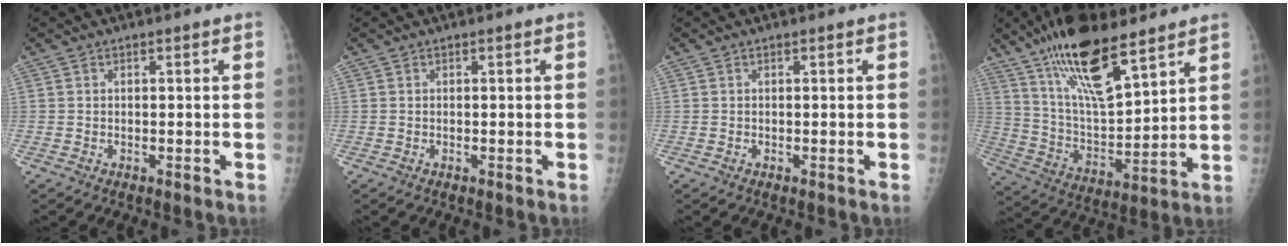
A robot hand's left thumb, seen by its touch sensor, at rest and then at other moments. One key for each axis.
{"total": 0.0}
{"total": 0.0}
{"total": 19.2, "fx": 12.7, "fy": 6.0, "fz": 13.1, "tx": -0.211, "ty": -0.057, "tz": 0.239}